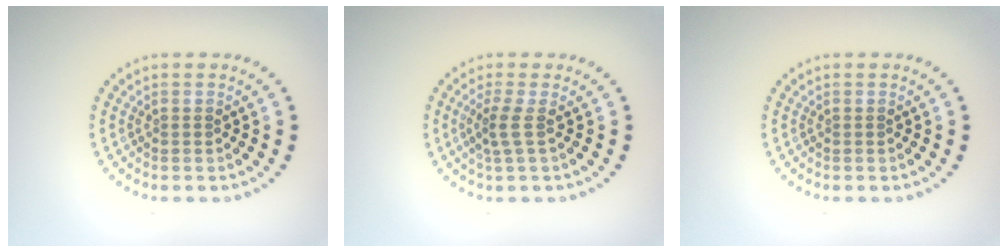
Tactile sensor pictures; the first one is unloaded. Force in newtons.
{"total": 1.8, "press": 1.3, "slide": 1.3}
{"total": 0.0}